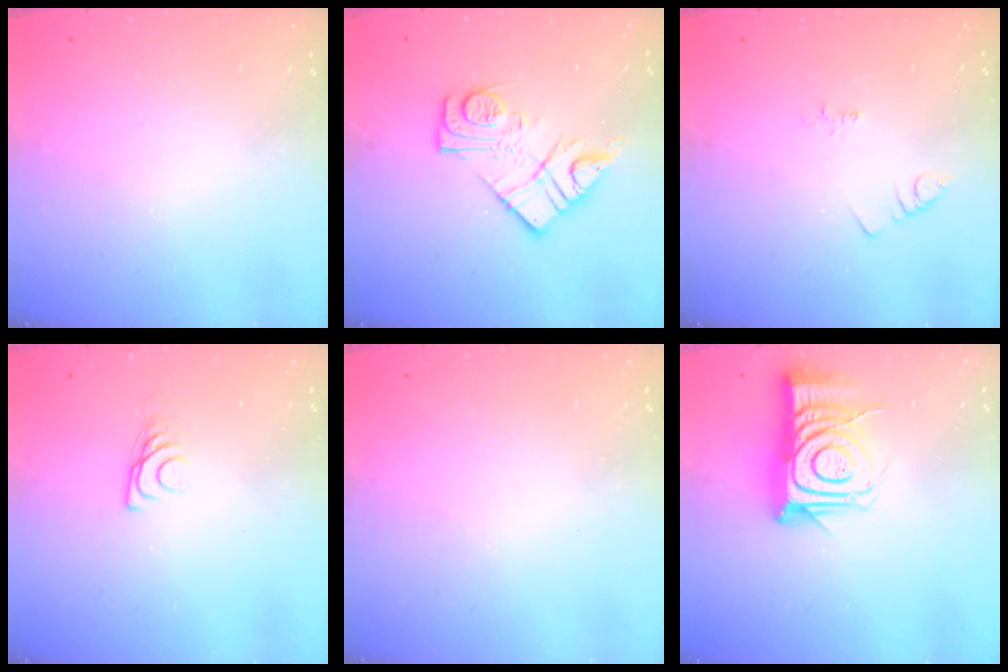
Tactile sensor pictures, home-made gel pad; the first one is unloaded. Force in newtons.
{"total": 12.9, "press": 12.8, "slide": 0.9}
{"total": 1.9, "press": 1.9, "slide": 0.3}
{"total": 6.8, "press": 6.8, "slide": 0.6}
{"total": 0.0}
{"total": 14.6, "press": 14.6, "slide": 1.0}